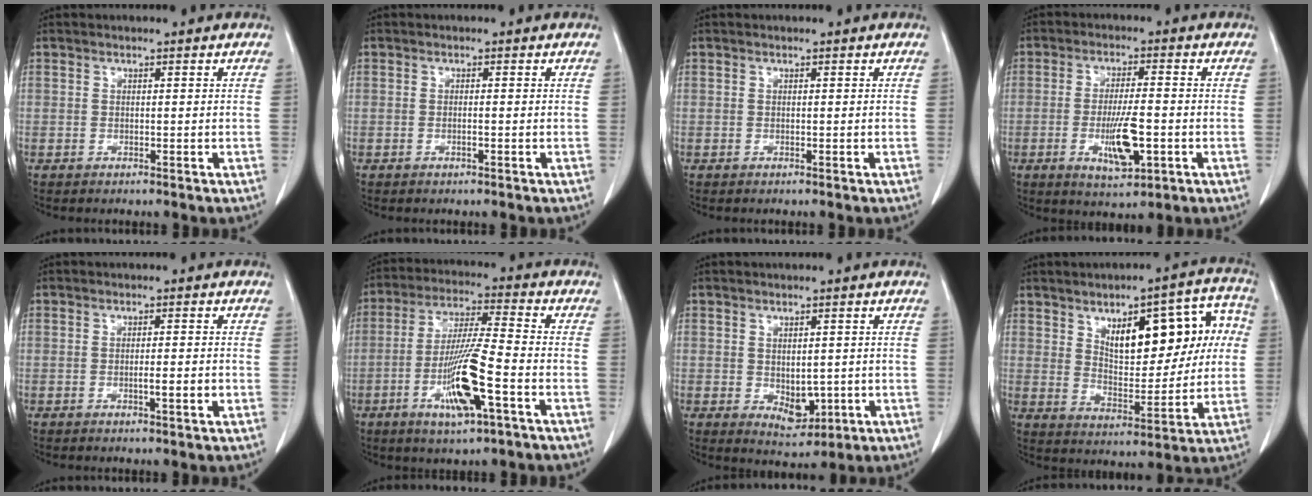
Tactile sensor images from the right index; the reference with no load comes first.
{"total": 0.7, "force": [-0.3, 0.0, 0.7], "torque": [-0.016, 0.000, -0.005]}
{"total": 0.0}
{"total": 8.1, "force": [-2.2, 1.8, 7.6], "torque": [-0.138, -0.010, -0.034]}
{"total": 2.6, "force": [-0.8, 0.2, 2.4], "torque": [-0.042, -0.002, -0.011]}
{"total": 12.7, "force": [-4.7, 1.0, 11.8], "torque": [-0.231, -0.011, -0.084]}
{"total": 4.9, "force": [-0.8, 3.0, 3.8], "torque": [-0.055, -0.008, 0.004]}
{"total": 15.2, "force": [4.3, 6.4, 13.2], "torque": [-0.169, 0.036, 0.069]}